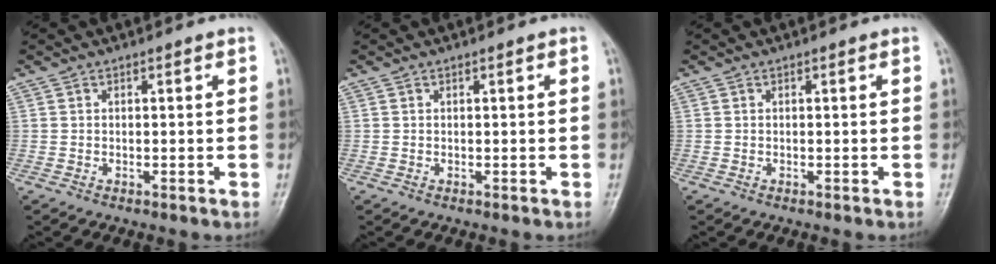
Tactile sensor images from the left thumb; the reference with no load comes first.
{"total": 0.0}
{"total": 0.0}